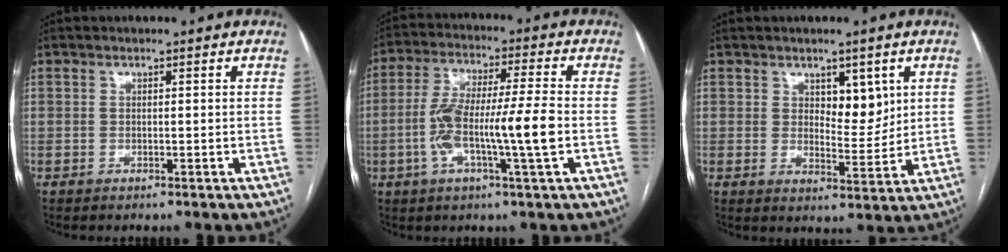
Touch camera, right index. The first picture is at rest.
{"total": 11.8, "force": [-2.4, 0.2, 11.5], "torque": [-0.223, 0.010, -0.050]}
{"total": 5.3, "force": [2.3, 2.7, 4.0], "torque": [-0.054, -0.005, 0.038]}